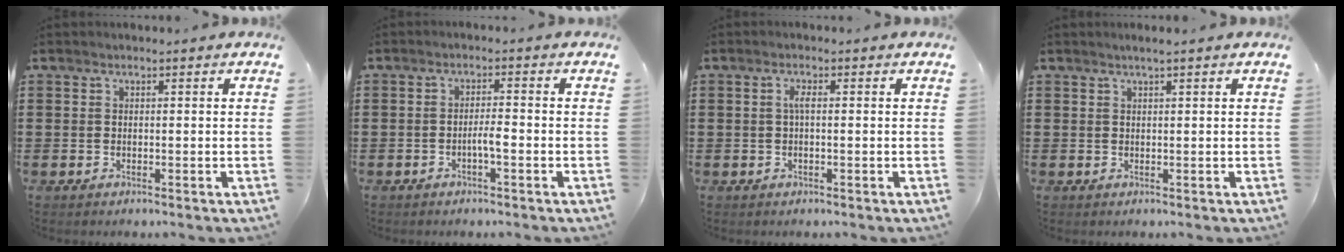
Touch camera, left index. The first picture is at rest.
{"total": 2.5, "force": [-1.0, 0.3, 2.3], "torque": [-0.043, 0.004, -0.019]}
{"total": 1.6, "force": [0.1, 0.3, 1.6], "torque": [-0.032, 0.003, 0.001]}
{"total": 1.0, "force": [0.7, 0.0, 0.7], "torque": [-0.013, 0.001, 0.012]}